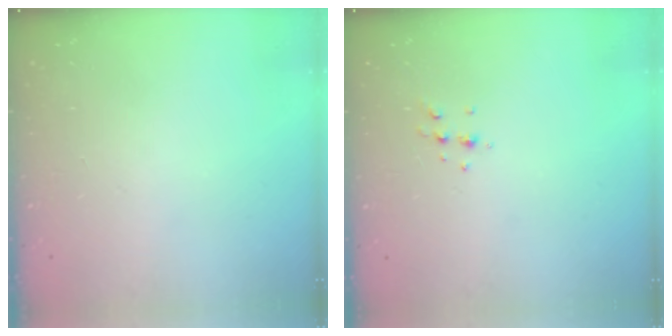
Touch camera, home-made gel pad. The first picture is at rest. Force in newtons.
{"total": 4.3, "press": 4.2, "slide": 0.9}